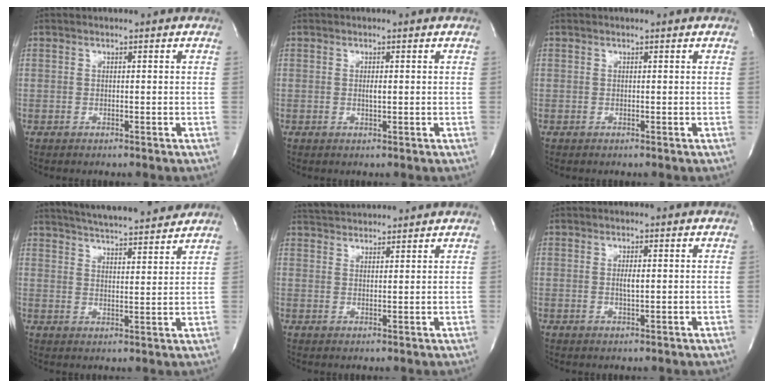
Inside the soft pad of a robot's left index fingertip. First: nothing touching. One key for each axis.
{"total": 0.9, "fx": 0.0, "fy": 0.2, "fz": 0.9, "tx": -0.018, "ty": -0.004, "tz": 0.000}
{"total": 0.0}
{"total": 15.9, "fx": 14.6, "fy": 1.6, "fz": 6.0, "tx": -0.099, "ty": 0.011, "tz": 0.208}
{"total": 7.6, "fx": 7.4, "fy": 0.9, "fz": 1.7, "tx": -0.036, "ty": 0.030, "tz": 0.114}
{"total": 1.6, "fx": 0.1, "fy": 0.3, "fz": 1.5, "tx": -0.032, "ty": -0.003, "tz": 0.001}